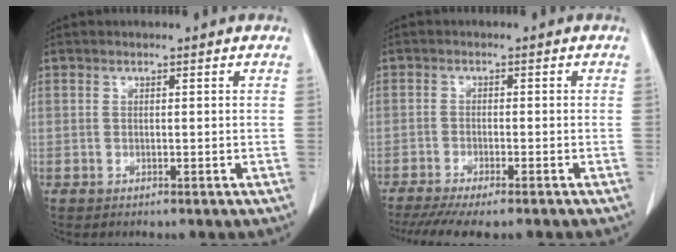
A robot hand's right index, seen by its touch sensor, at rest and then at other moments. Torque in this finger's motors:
{"motor_torque": [1.10, -1.03, 0.40, 0.12]}